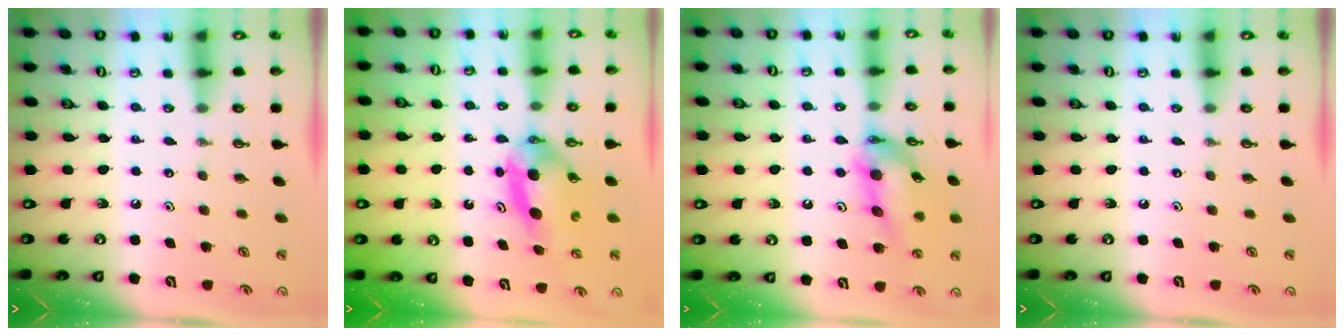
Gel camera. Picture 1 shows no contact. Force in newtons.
{"total": 6.6, "press": 5.7, "slide": 3.4}
{"total": 15.1, "press": 15.1, "slide": 1.1}
{"total": 0.0}